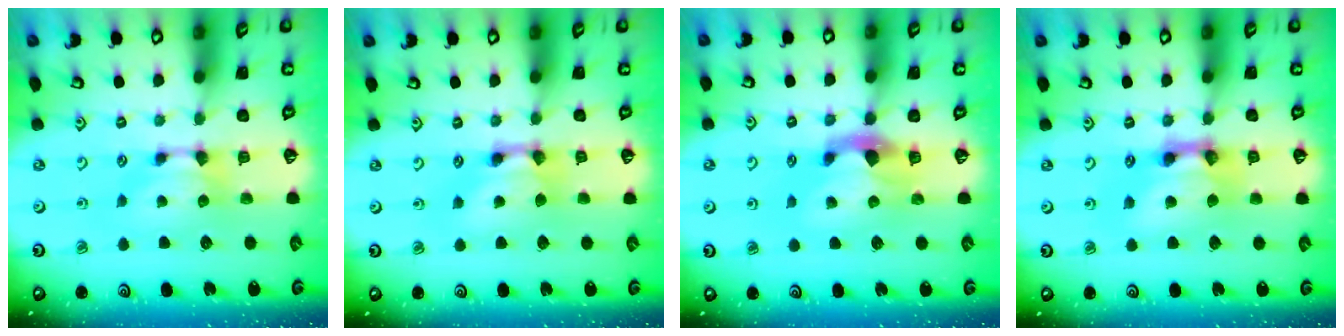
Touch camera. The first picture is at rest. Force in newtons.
{"total": 2.5, "press": 2.5, "slide": 0.2}
{"total": 3.0, "press": 2.7, "slide": 1.4}
{"total": 6.5, "press": 6.5, "slide": 0.3}